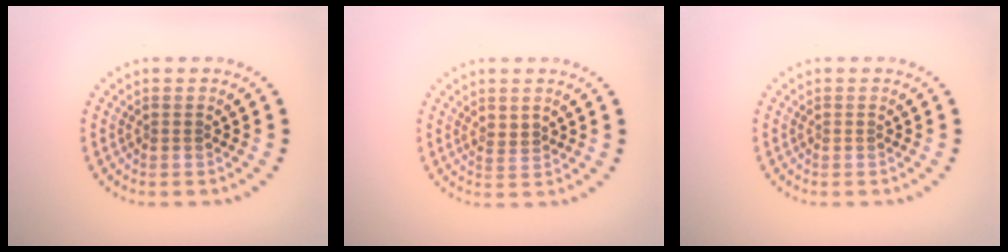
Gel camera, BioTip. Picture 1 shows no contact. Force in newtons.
{"total": 1.0, "press": 0.9, "slide": 0.3}
{"total": 0.0}